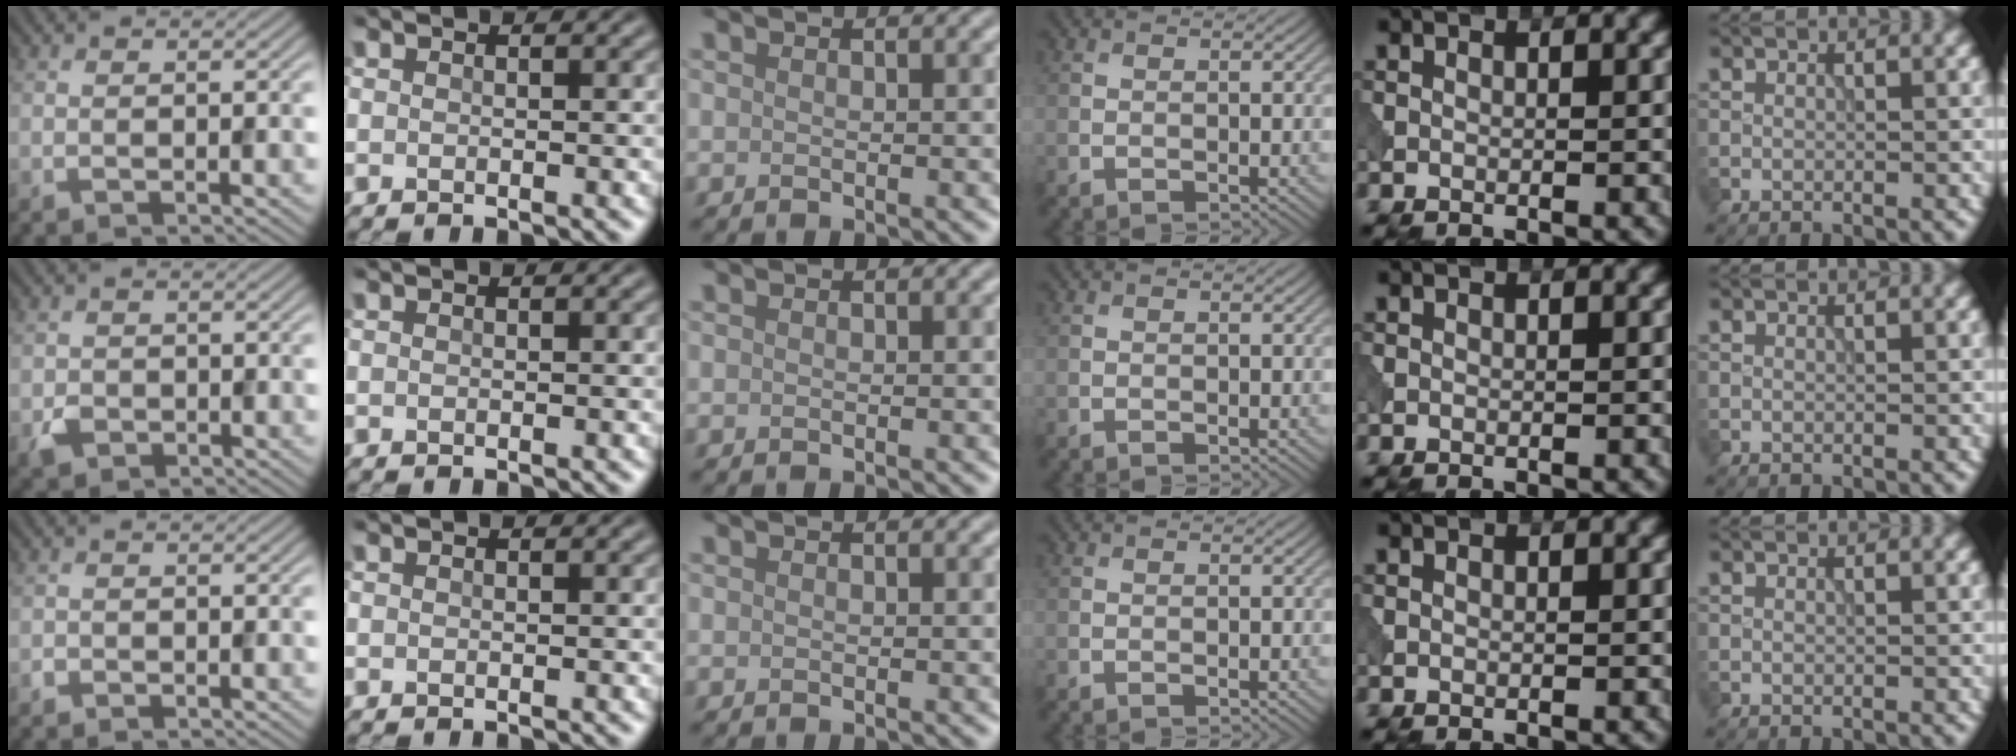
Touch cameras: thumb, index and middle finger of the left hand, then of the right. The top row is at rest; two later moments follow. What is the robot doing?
{"motion": "open", "object": "sandwich press"}